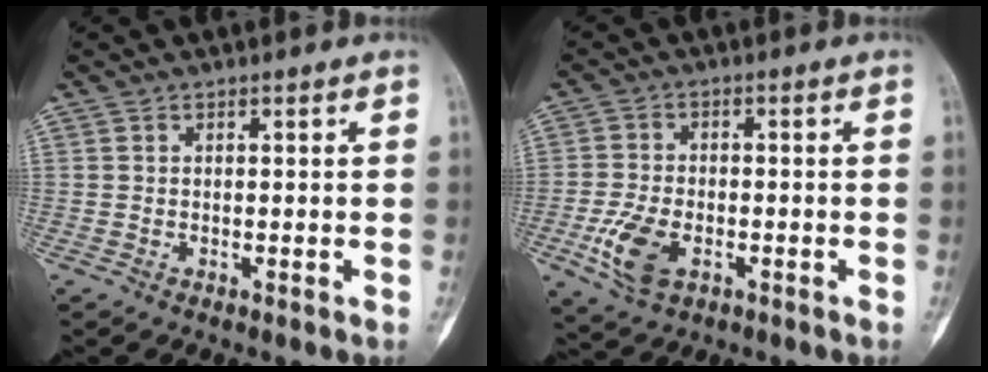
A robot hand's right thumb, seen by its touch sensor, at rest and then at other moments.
{"total": 8.2, "force": [-2.9, 4.7, 6.0], "torque": [-0.127, 0.005, -0.051]}